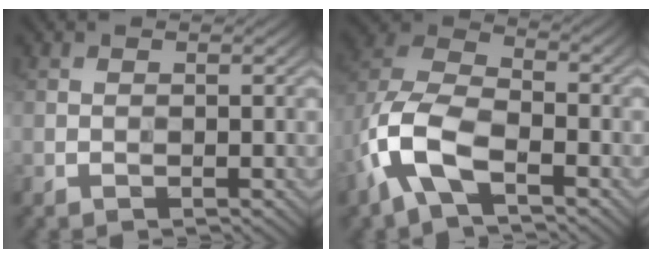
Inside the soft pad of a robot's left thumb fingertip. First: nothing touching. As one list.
[{"total": 9.9, "force": [-4.8, 4.7, 7.3], "torque": [-0.176, 0.000, -0.111]}]